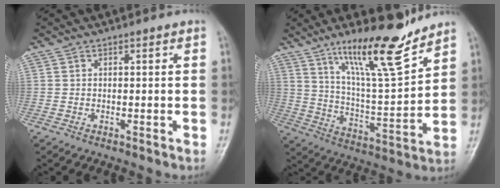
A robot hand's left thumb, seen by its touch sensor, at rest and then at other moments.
{"total": 16.2, "force": [11.5, 3.0, 11.0], "torque": [-0.168, -0.076, 0.205]}